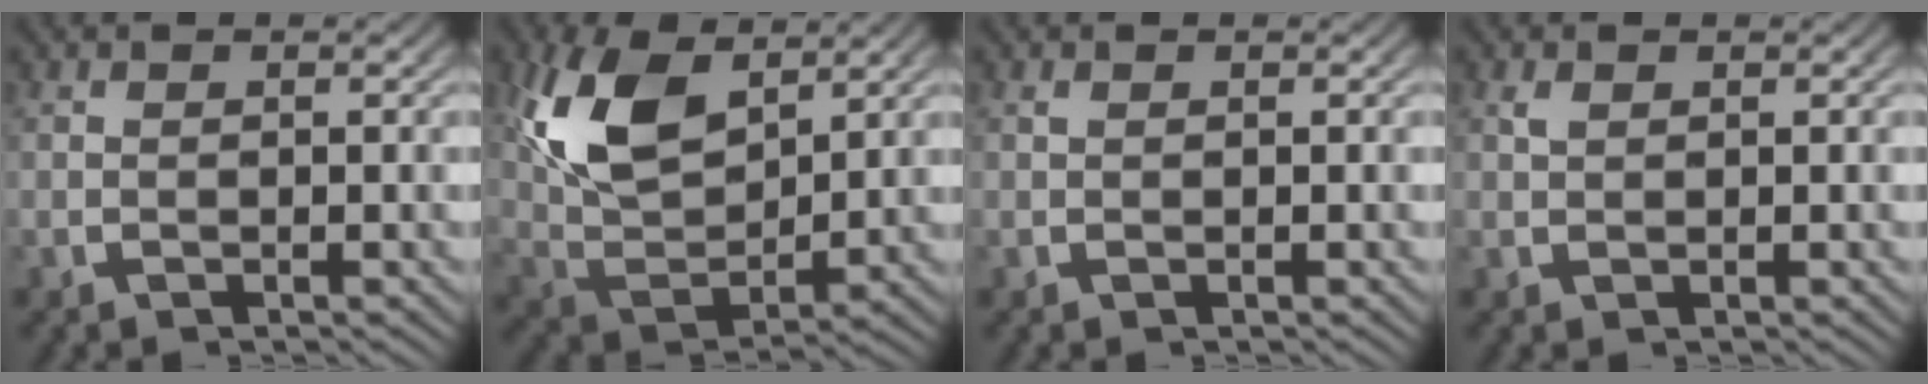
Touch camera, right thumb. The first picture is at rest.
{"total": 10.1, "force": [2.6, 6.2, 7.5], "torque": [-0.177, -0.023, 0.059]}
{"total": 0.0}
{"total": 0.7, "force": [0.5, 0.4, 0.3], "torque": [-0.005, 0.001, 0.013]}